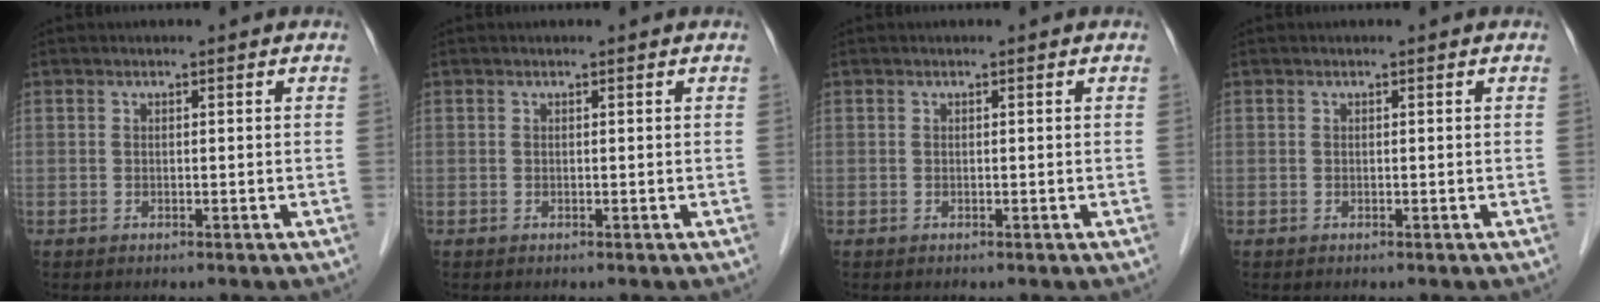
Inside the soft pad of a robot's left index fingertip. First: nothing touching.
{"total": 0.0}
{"total": 0.0}
{"total": 0.0}